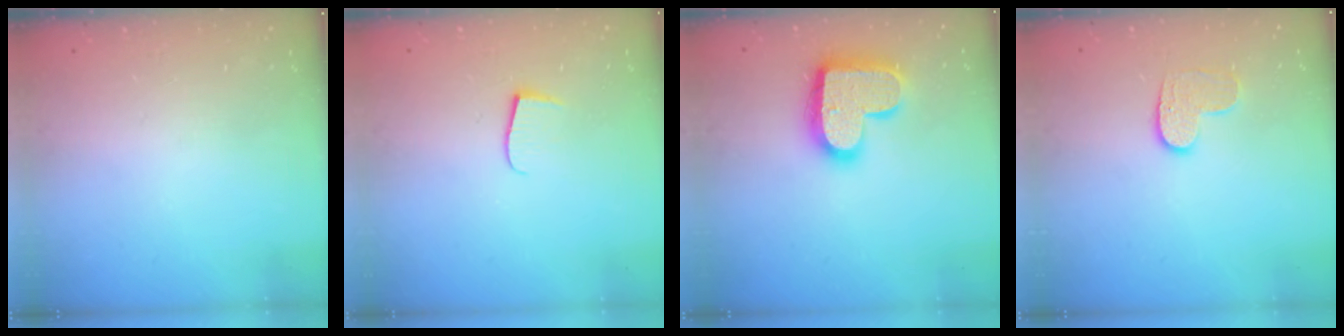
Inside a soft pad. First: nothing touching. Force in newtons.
{"total": 5.9, "press": 5.9, "slide": 0.4}
{"total": 17.6, "press": 17.5, "slide": 1.0}
{"total": 7.0, "press": 7.0, "slide": 0.2}